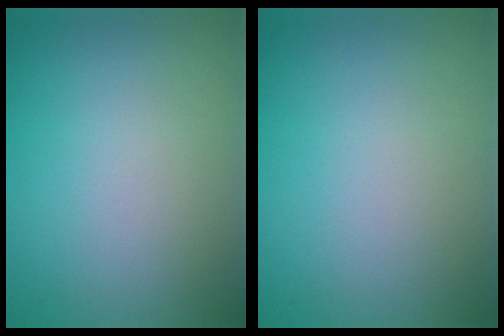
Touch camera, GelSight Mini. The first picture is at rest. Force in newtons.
{"total": 0.0}